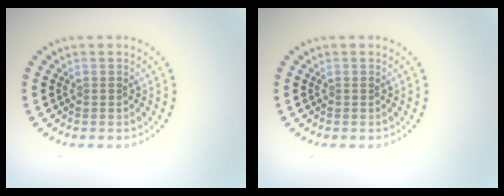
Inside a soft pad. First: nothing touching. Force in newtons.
{"total": 0.0}